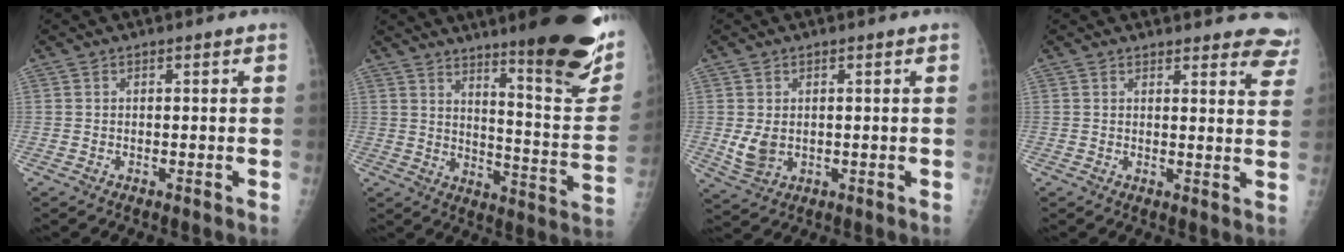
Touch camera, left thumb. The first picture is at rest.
{"total": 23.0, "force": [14.4, 3.9, 17.5], "torque": [-0.211, -0.083, 0.207]}
{"total": 4.4, "force": [0.2, 3.2, 3.0], "torque": [-0.051, -0.012, 0.016]}
{"total": 9.8, "force": [9.0, 2.6, 2.6], "torque": [0.014, -0.050, 0.072]}